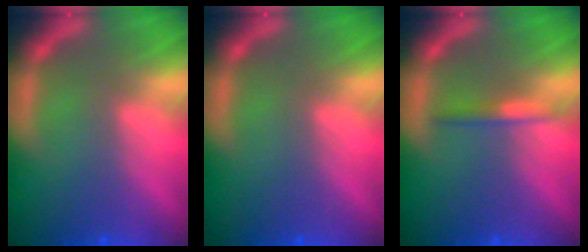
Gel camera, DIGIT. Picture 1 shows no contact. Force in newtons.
{"total": 0.0}
{"total": 1.4}